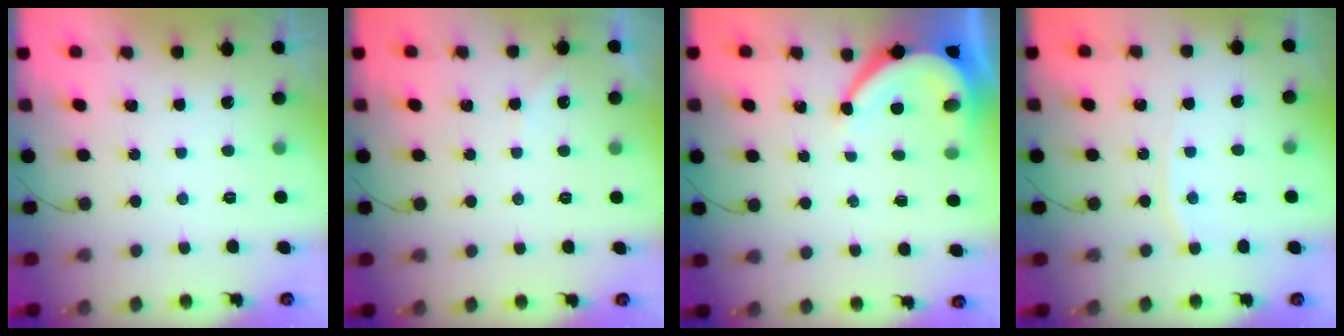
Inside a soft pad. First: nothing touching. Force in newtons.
{"total": 4.2, "press": 4.2, "slide": 0.6}
{"total": 7.7, "press": 7.7, "slide": 0.8}
{"total": 3.6, "press": 3.6, "slide": 0.3}